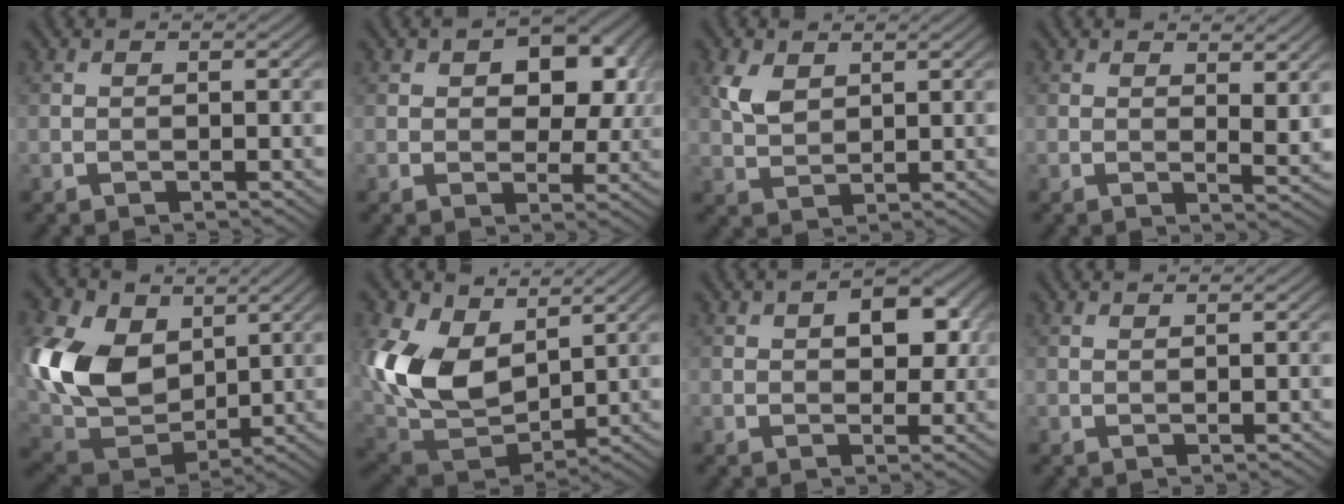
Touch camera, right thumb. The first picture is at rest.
{"total": 9.0, "force": [2.6, 5.7, 6.4], "torque": [-0.089, 0.000, 0.037]}
{"total": 3.8, "force": [1.7, 2.3, 2.4], "torque": [-0.064, 0.002, 0.035]}
{"total": 3.8, "force": [1.9, 1.5, 2.9], "torque": [-0.046, -0.009, 0.034]}
{"total": 14.6, "force": [3.6, 10.4, 9.6], "torque": [-0.253, 0.013, 0.065]}
{"total": 14.8, "force": [4.5, 9.7, 10.2], "torque": [-0.260, 0.002, 0.092]}
{"total": 6.1, "force": [1.8, 3.6, 4.5], "torque": [-0.066, 0.003, 0.025]}
{"total": 0.7, "force": [0.6, 0.0, 0.2], "torque": [-0.005, 0.001, 0.012]}